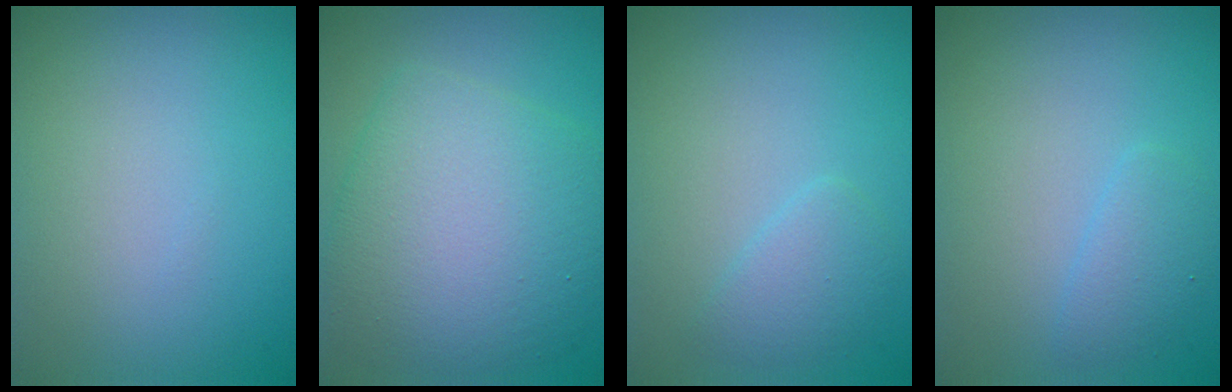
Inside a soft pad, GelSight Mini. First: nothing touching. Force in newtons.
{"total": 8.2, "press": 8.2, "slide": 0.3}
{"total": 1.8, "press": 1.8, "slide": 0.1}
{"total": 1.6, "press": 1.6, "slide": 0.0}